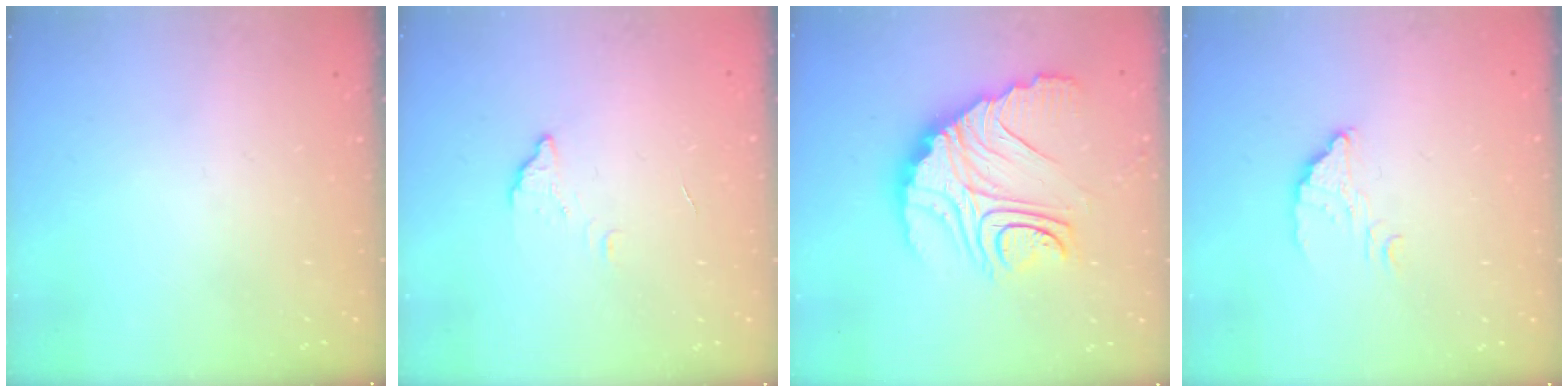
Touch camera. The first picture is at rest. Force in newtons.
{"total": 2.7, "press": 2.7, "slide": 0.2}
{"total": 20.7, "press": 20.6, "slide": 2.2}
{"total": 3.3, "press": 3.3, "slide": 0.1}